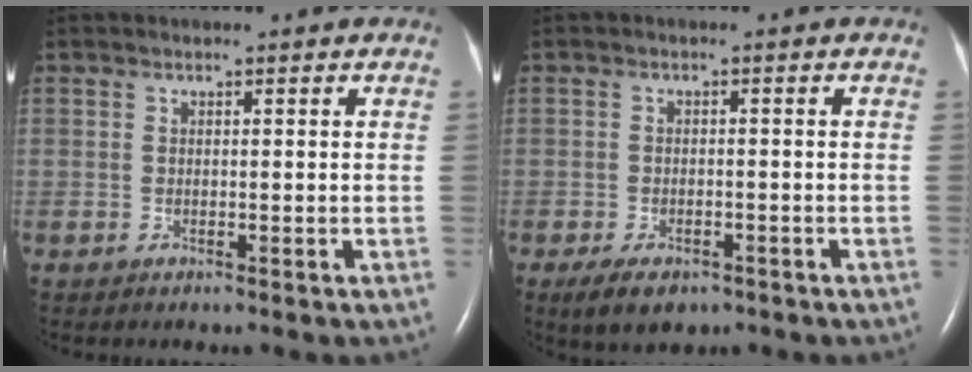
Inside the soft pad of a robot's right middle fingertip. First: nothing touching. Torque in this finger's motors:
{"motor_torque": [0.40, -0.38, 0.03, 0.04]}